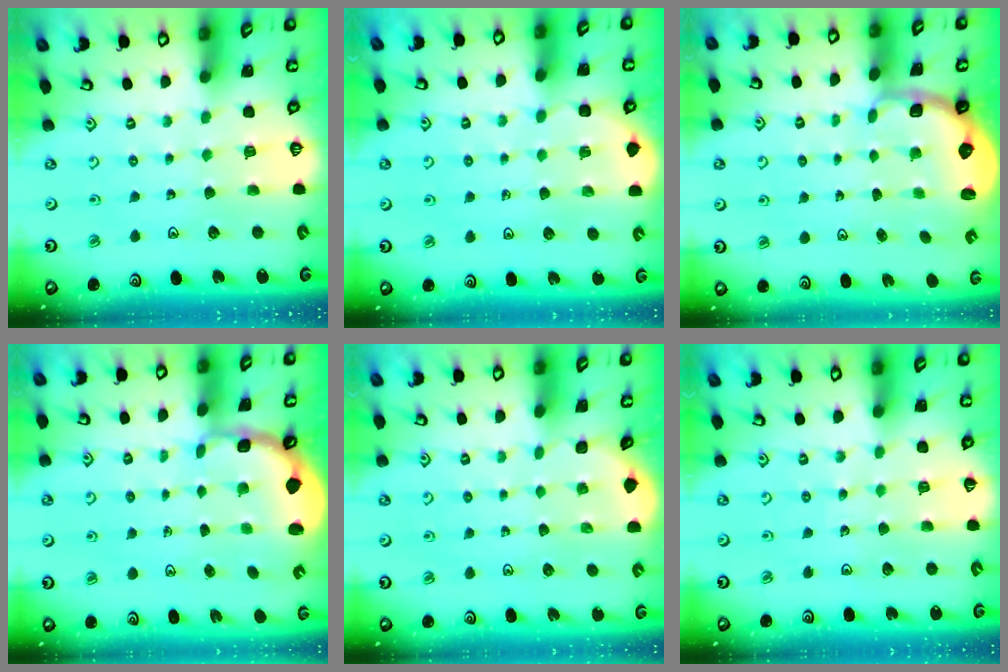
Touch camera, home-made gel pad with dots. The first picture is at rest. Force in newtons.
{"total": 4.4, "press": 3.9, "slide": 1.9}
{"total": 2.6, "press": 2.0, "slide": 1.7}
{"total": 2.4, "press": 2.1, "slide": 1.2}
{"total": 0.9, "press": 0.9, "slide": 0.1}
{"total": 4.2, "press": 4.2, "slide": 0.5}